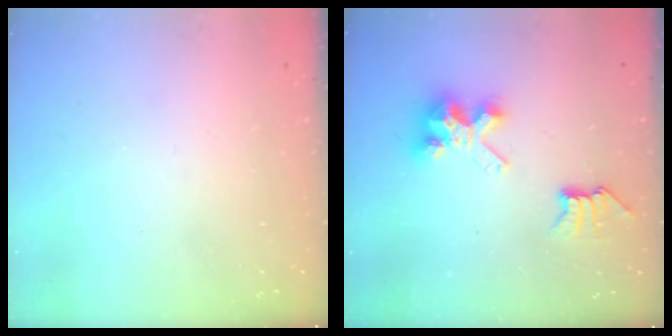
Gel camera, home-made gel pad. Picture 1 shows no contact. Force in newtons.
{"total": 7.1, "press": 7.1, "slide": 0.1}